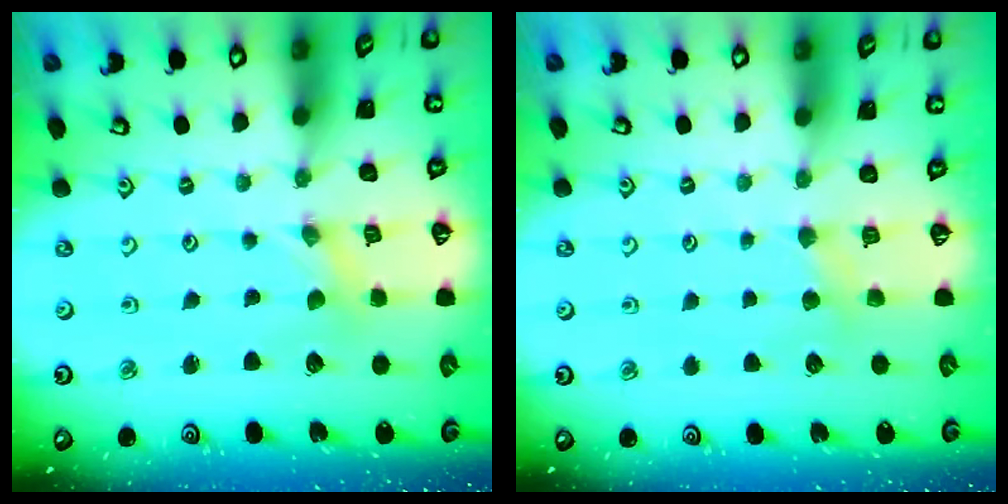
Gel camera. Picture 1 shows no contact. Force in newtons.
{"total": 2.9, "press": 2.9, "slide": 0.5}